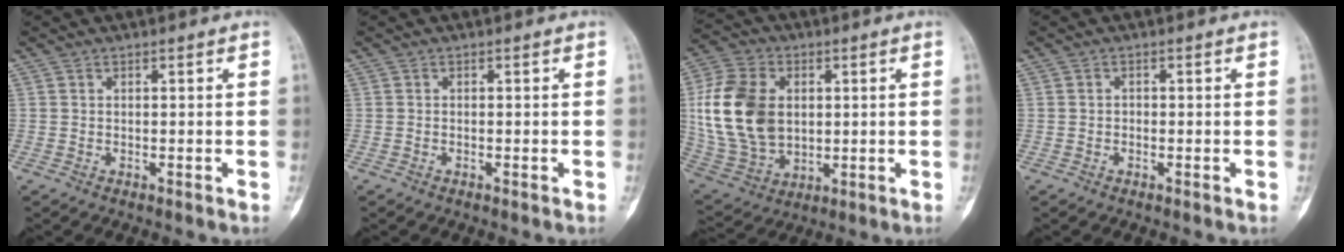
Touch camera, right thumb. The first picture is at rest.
{"total": 0.0}
{"total": 18.6, "force": [2.2, 13.1, 13.1], "torque": [-0.246, -0.003, 0.052]}
{"total": 0.7, "force": [-0.2, 0.6, 0.2], "torque": [0.003, 0.004, -0.008]}